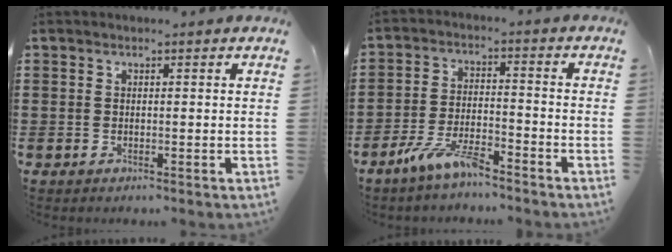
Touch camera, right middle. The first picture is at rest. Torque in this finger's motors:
{"motor_torque": [2.14, 0.00, 0.52, 0.16]}